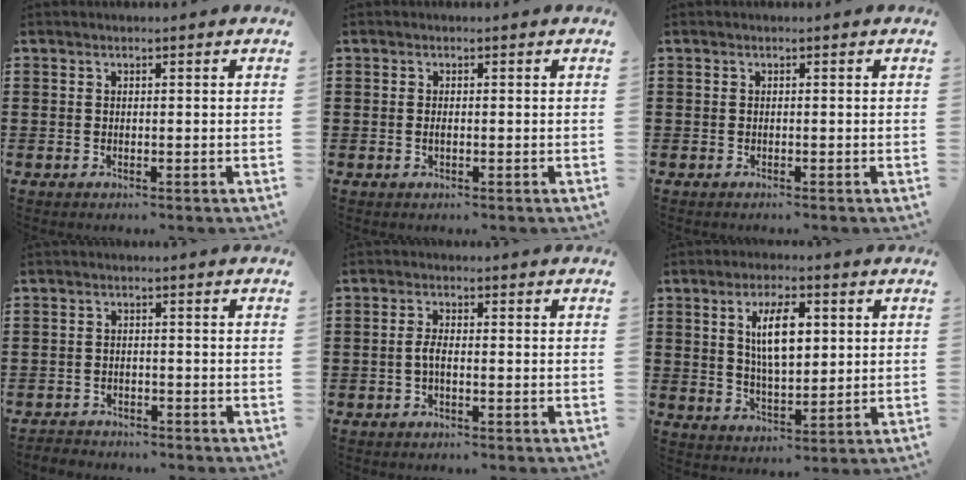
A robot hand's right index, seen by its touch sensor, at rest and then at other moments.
{"total": 0.7, "force": [-0.1, 0.3, 0.7], "torque": [-0.015, -0.002, -0.002]}
{"total": 0.0}
{"total": 1.9, "force": [-1.9, 0.3, -0.2], "torque": [-0.002, 0.002, -0.043]}
{"total": 2.0, "force": [-0.7, 0.5, 1.8], "torque": [-0.049, -0.004, -0.018]}
{"total": 8.2, "force": [2.3, 3.3, 7.1], "torque": [-0.131, 0.004, 0.034]}